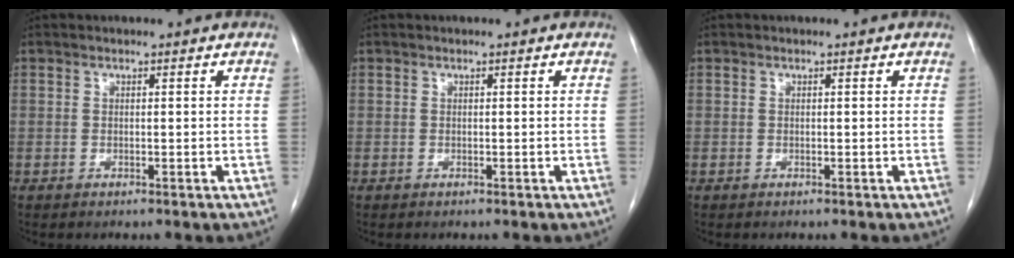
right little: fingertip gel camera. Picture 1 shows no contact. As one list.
[{"total": 0.0}, {"total": 0.0}]